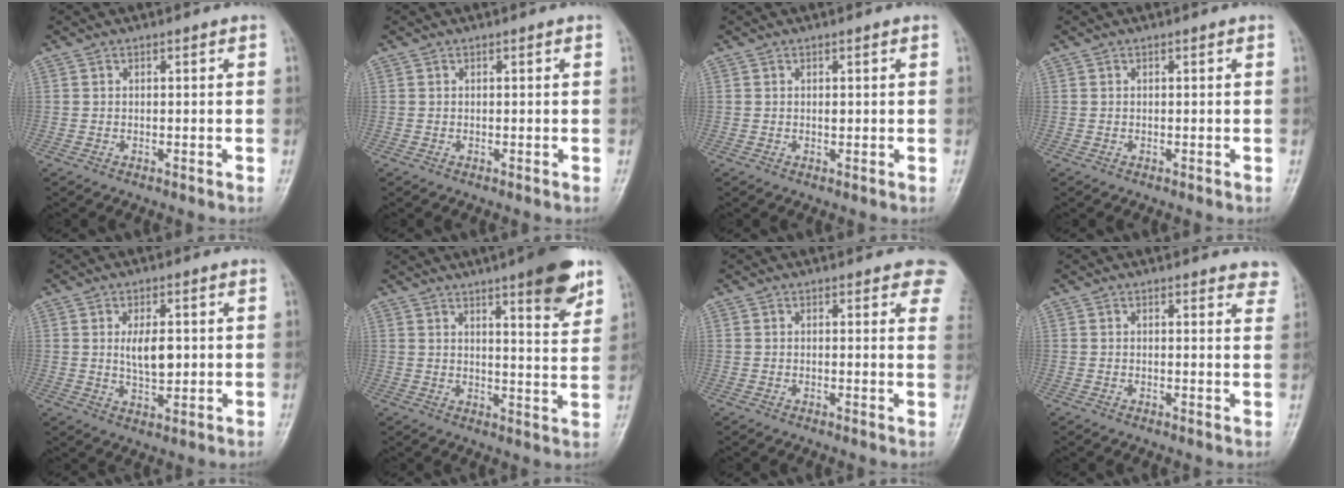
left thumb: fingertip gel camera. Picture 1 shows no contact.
{"total": 0.0}
{"total": 0.8, "force": [0.2, 0.4, 0.6], "torque": [-0.009, -0.001, 0.005]}
{"total": 0.0}
{"total": 6.1, "force": [0.8, 3.0, 5.2], "torque": [-0.082, -0.009, 0.017]}
{"total": 11.7, "force": [7.2, 2.3, 8.9], "torque": [-0.100, -0.037, 0.094]}
{"total": 5.7, "force": [4.0, 2.2, 3.4], "torque": [-0.005, -0.012, 0.031]}
{"total": 4.5, "force": [4.0, 1.6, 1.3], "torque": [0.015, -0.016, 0.030]}